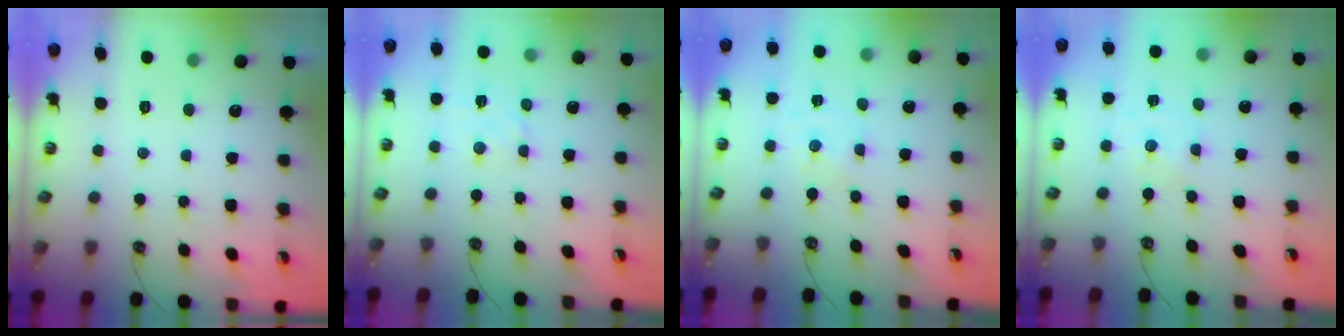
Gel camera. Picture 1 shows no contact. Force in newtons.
{"total": 3.1, "press": 3.1, "slide": 0.4}
{"total": 0.0}
{"total": 0.0}